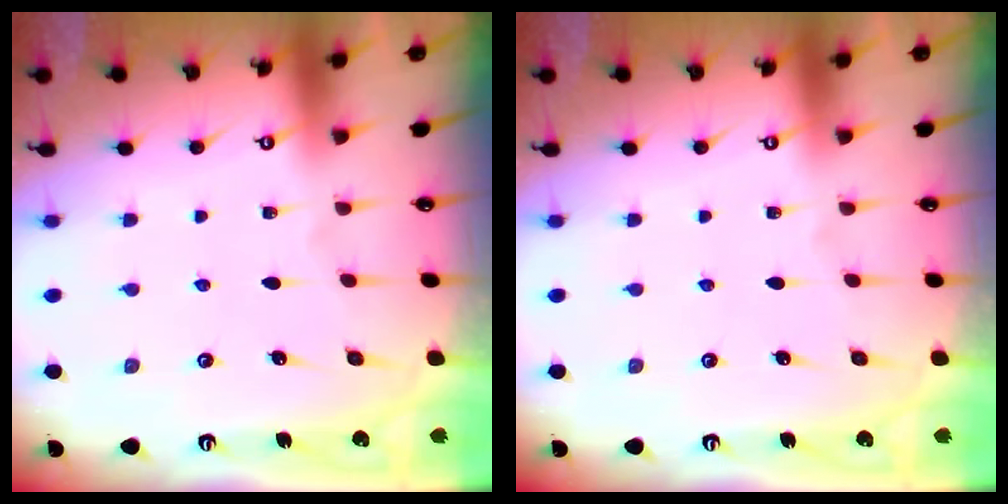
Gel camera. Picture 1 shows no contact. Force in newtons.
{"total": 0.0}